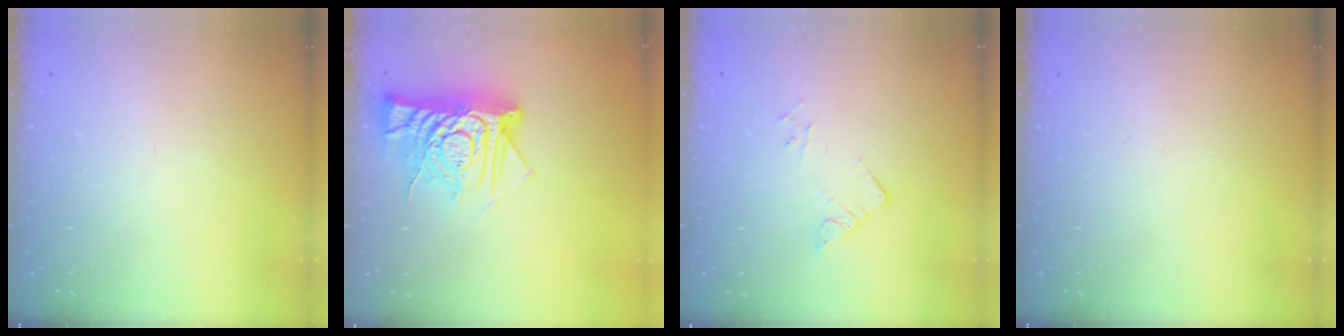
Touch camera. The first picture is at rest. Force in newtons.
{"total": 12.6, "press": 12.6, "slide": 1.1}
{"total": 3.9, "press": 3.9, "slide": 0.2}
{"total": 0.0}